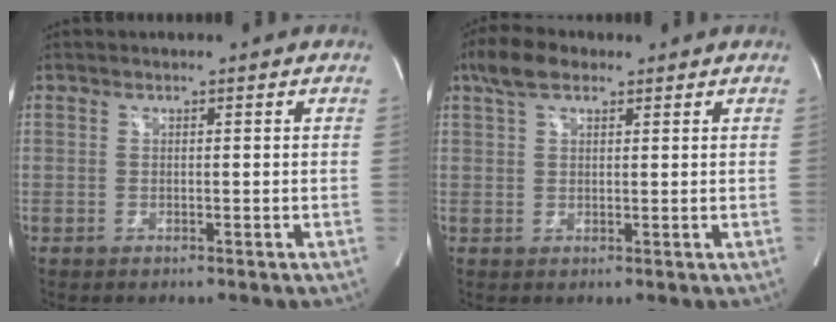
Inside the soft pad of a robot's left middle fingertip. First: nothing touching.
{"total": 5.0, "force": [3.2, 2.2, 3.1], "torque": [-0.069, 0.023, 0.063]}